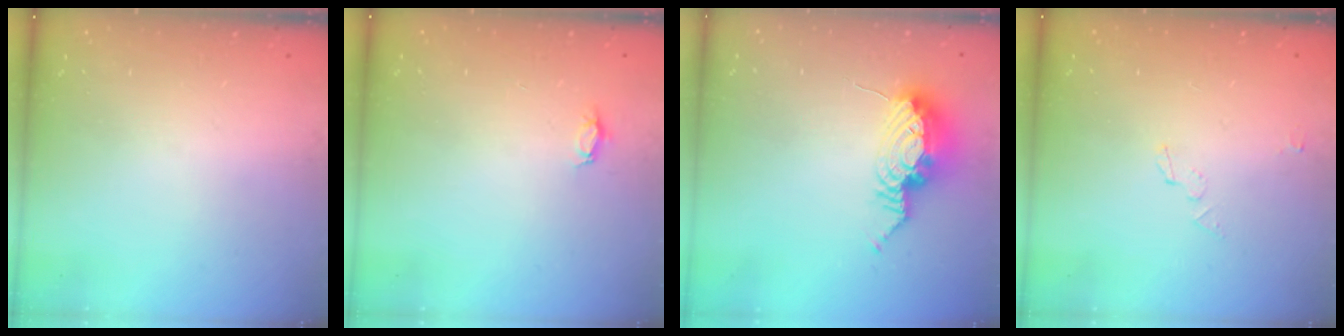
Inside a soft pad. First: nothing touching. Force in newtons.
{"total": 2.8, "press": 2.8, "slide": 0.4}
{"total": 10.8, "press": 10.4, "slide": 2.8}
{"total": 3.3, "press": 3.3, "slide": 0.3}